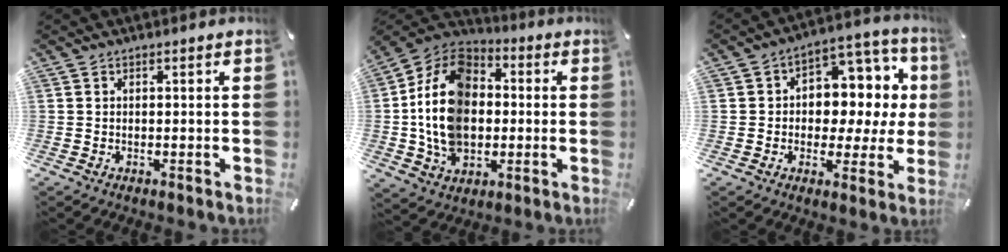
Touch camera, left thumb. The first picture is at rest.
{"total": 17.8, "force": [-0.9, 13.6, 11.4], "torque": [-0.250, 0.017, -0.019]}
{"total": 10.0, "force": [1.0, 8.1, 5.8], "torque": [-0.062, -0.018, 0.019]}